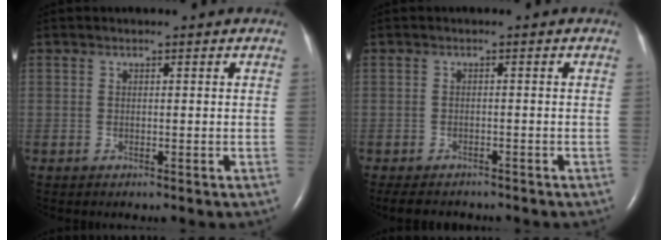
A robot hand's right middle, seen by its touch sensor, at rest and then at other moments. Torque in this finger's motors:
{"motor_torque": [0.55, -0.35, -0.02, 0.04]}